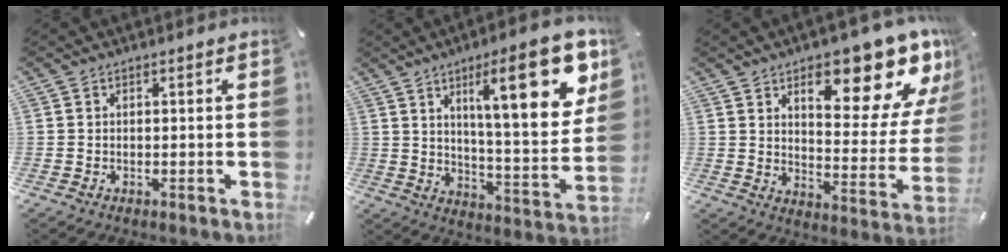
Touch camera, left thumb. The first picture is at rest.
{"total": 22.0, "force": [10.0, 6.6, 18.4], "torque": [-0.263, -0.052, 0.144]}
{"total": 18.9, "force": [11.3, 7.6, 13.1], "torque": [-0.162, -0.092, 0.176]}